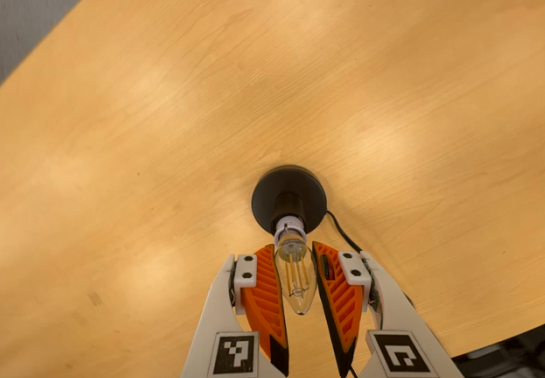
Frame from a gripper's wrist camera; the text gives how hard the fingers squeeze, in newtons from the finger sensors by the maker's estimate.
{"total": 12.1, "left": 12.8, "right": 11.4}